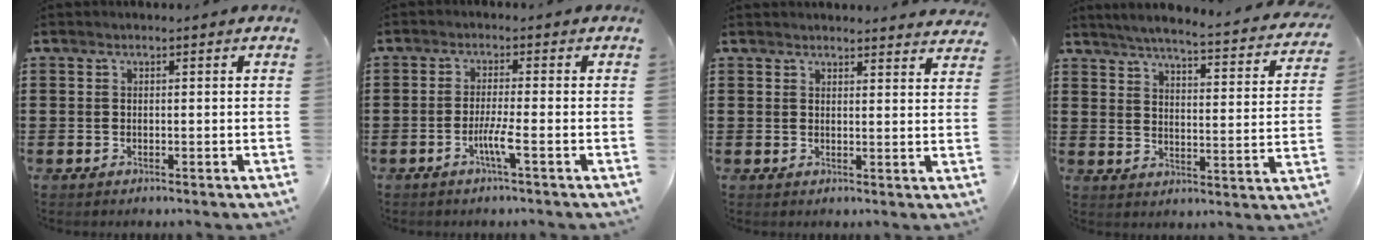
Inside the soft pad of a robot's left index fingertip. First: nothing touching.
{"total": 4.0, "force": [-1.9, -0.1, 3.5], "torque": [-0.067, -0.008, -0.037]}
{"total": 2.4, "force": [2.4, 0.1, -0.1], "torque": [0.004, -0.010, 0.046]}
{"total": 4.1, "force": [3.8, -0.4, 1.4], "torque": [-0.049, -0.033, 0.058]}